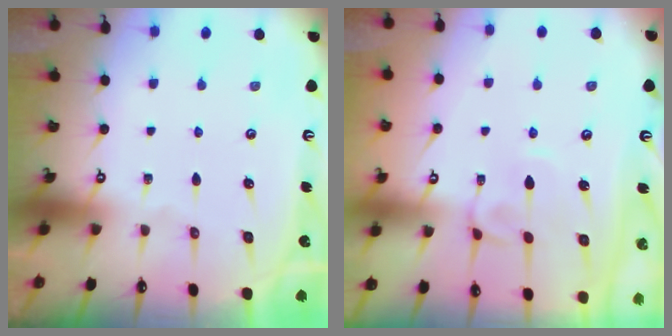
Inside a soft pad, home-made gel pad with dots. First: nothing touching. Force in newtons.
{"total": 3.0, "press": 3.0, "slide": 0.4}